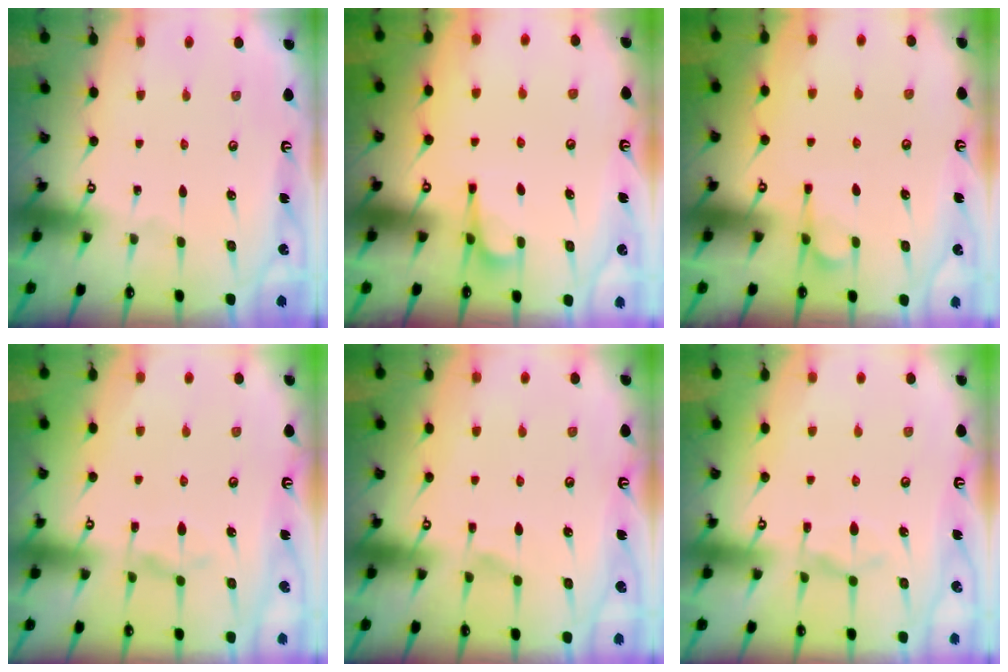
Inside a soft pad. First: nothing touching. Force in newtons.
{"total": 5.0, "press": 5.0, "slide": 0.7}
{"total": 1.6, "press": 0.9, "slide": 1.3}
{"total": 2.3, "press": 2.0, "slide": 1.2}
{"total": 5.4, "press": 5.4, "slide": 0.6}
{"total": 7.5, "press": 7.4, "slide": 1.1}